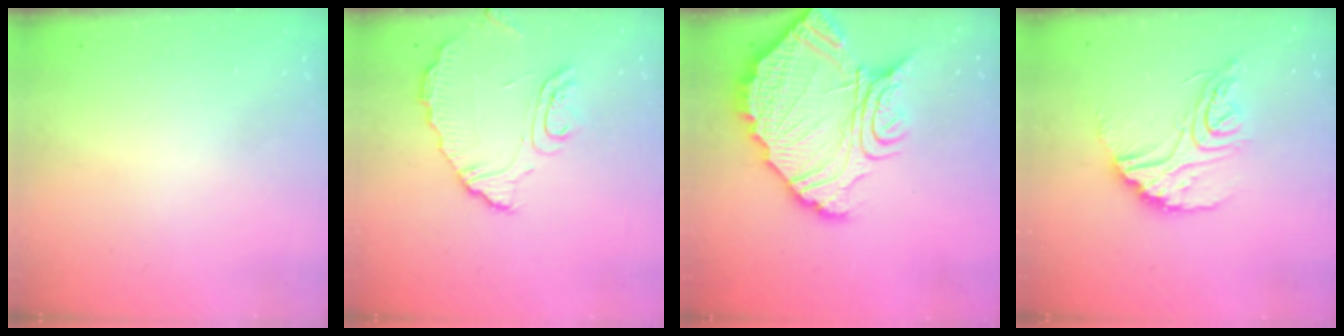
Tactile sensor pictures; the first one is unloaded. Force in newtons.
{"total": 10.3, "press": 10.3, "slide": 0.2}
{"total": 19.1, "press": 19.1, "slide": 1.5}
{"total": 16.5, "press": 16.5, "slide": 1.6}